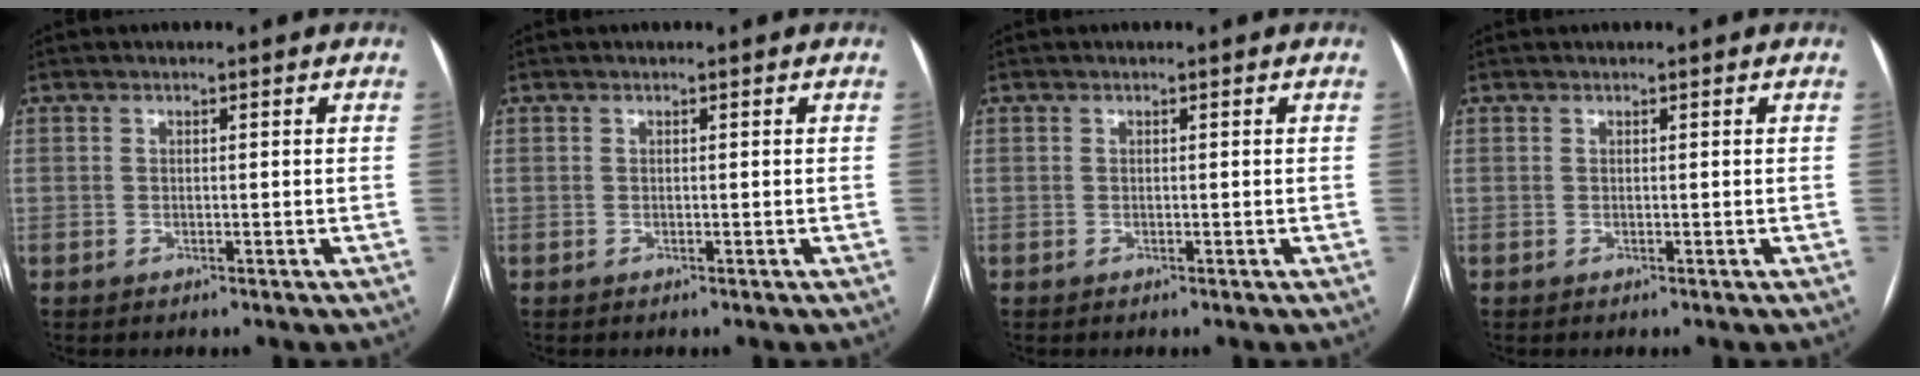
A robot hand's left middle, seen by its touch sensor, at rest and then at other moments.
{"total": 0.0}
{"total": 0.0}
{"total": 0.0}